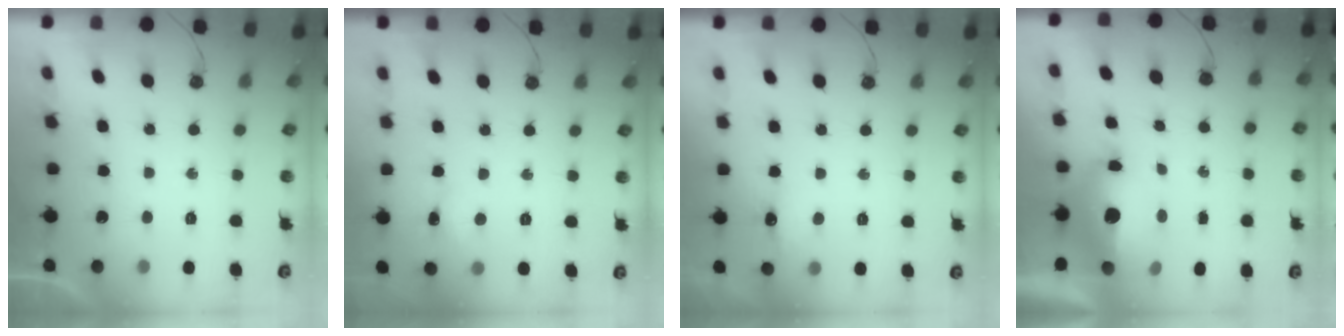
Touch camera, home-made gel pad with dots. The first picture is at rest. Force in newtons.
{"total": 2.7, "press": 2.6, "slide": 0.5}
{"total": 7.6, "press": 5.8, "slide": 4.9}
{"total": 16.0, "press": 15.9, "slide": 1.8}